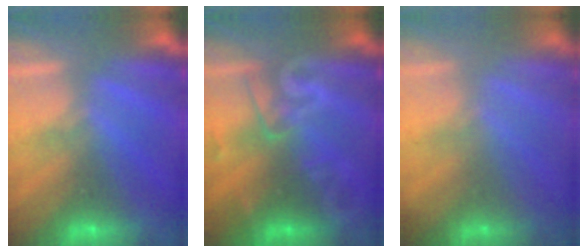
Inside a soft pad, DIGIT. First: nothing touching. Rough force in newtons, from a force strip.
{"total": 2.8}
{"total": 1.1}